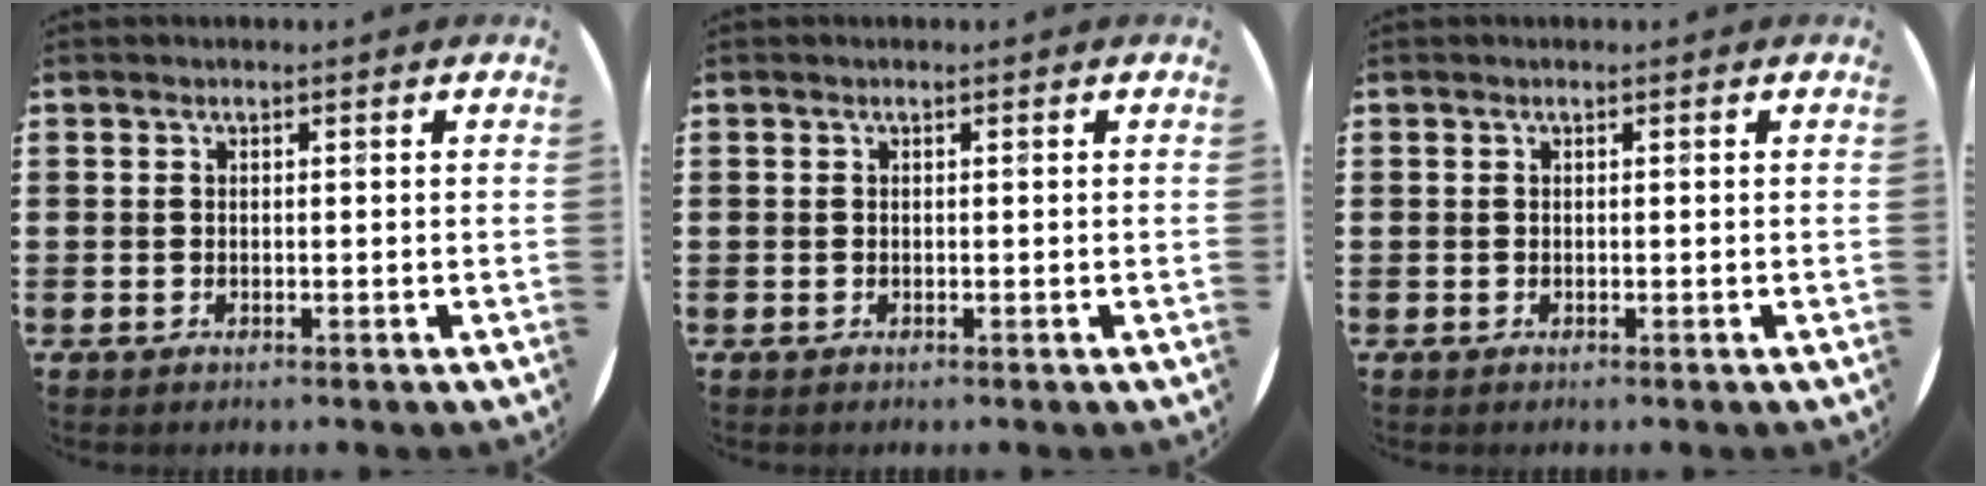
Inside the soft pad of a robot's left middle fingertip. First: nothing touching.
{"total": 0.0}
{"total": 0.0}